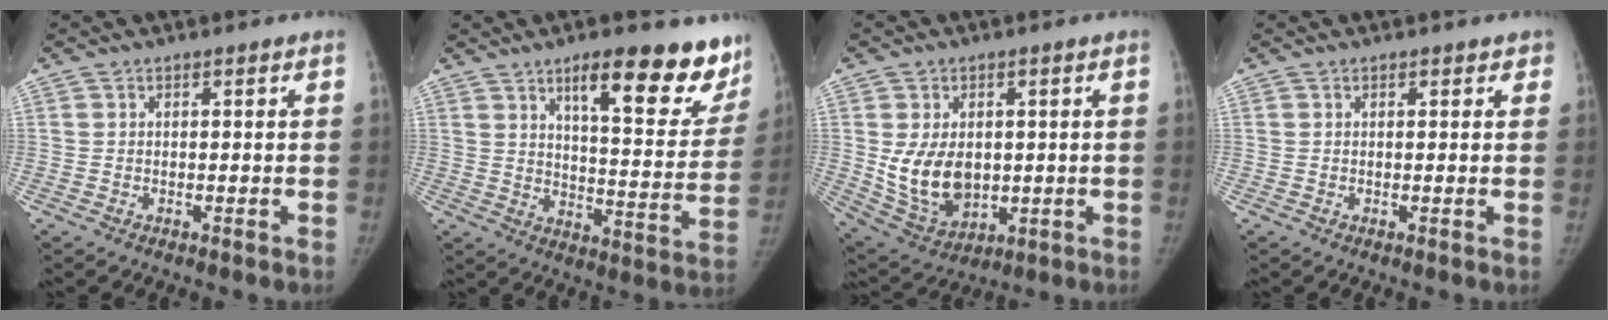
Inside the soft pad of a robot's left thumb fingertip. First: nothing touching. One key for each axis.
{"total": 19.6, "fx": 13.1, "fy": 5.9, "fz": 13.3, "tx": -0.123, "ty": -0.069, "tz": 0.183}
{"total": 11.5, "fx": 0.2, "fy": 8.2, "fz": 8.0, "tx": -0.117, "ty": -0.011, "tz": 0.029}
{"total": 1.2, "fx": 0.8, "fy": 0.7, "fz": 0.6, "tx": 0.006, "ty": -0.001, "tz": 0.003}